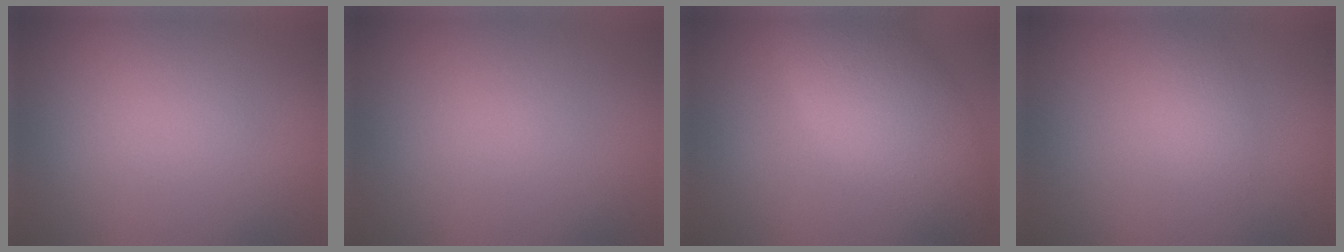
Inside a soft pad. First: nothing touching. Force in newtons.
{"total": 0.0}
{"total": 7.3, "press": 7.3, "slide": 0.5}
{"total": 1.7, "press": 1.7, "slide": 0.0}